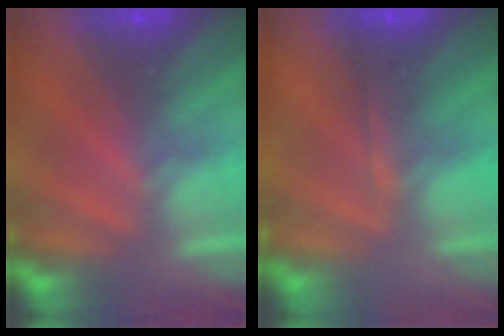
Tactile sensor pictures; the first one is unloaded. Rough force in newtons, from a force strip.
{"total": 2.0}